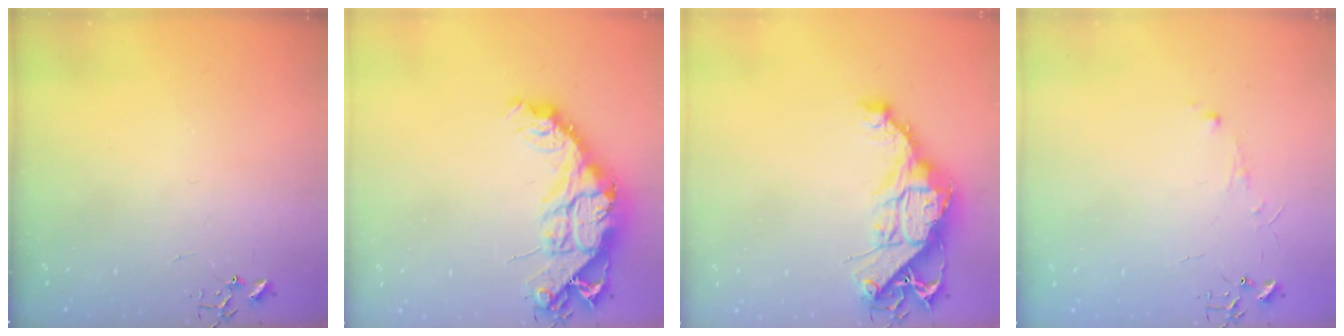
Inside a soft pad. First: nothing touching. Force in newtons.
{"total": 18.7, "press": 18.7, "slide": 1.4}
{"total": 14.2, "press": 14.2, "slide": 1.1}
{"total": 4.3, "press": 4.3, "slide": 0.5}